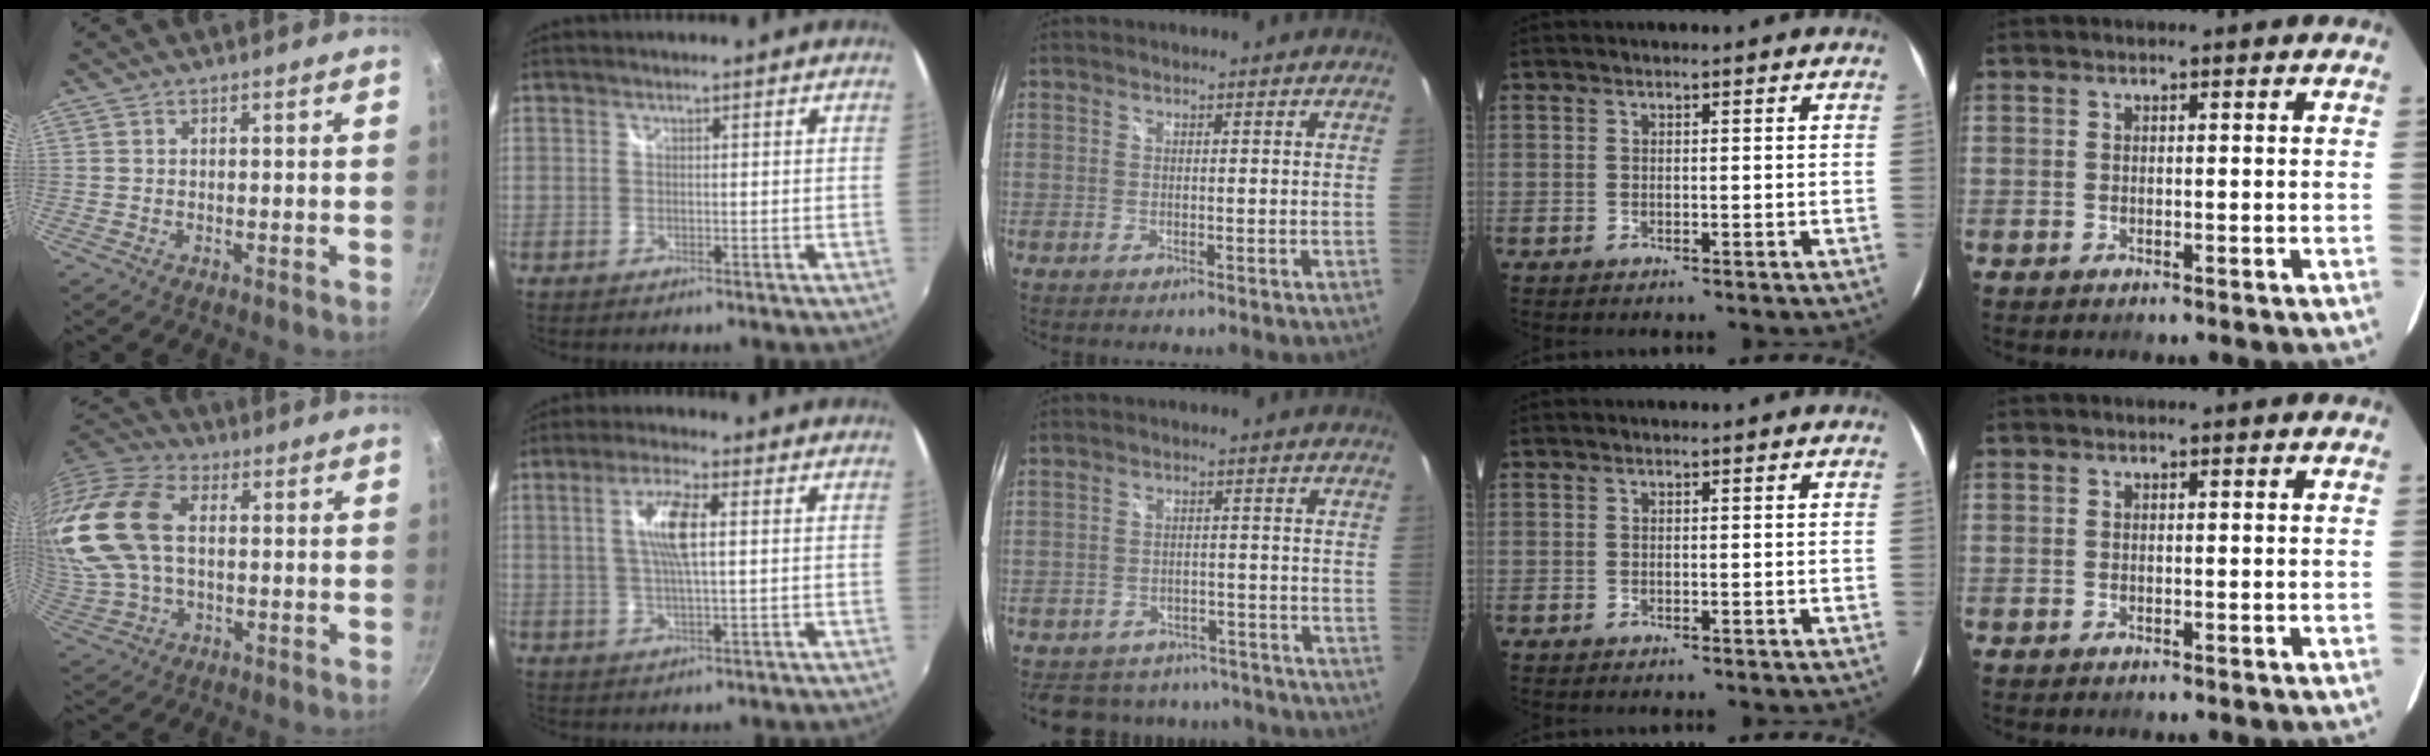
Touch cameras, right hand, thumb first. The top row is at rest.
{"thumb": {"total": 21.4, "force": [3.1, 13.7, 16.1], "torque": [-0.362, 0.024, 0.050]}, "index": {"total": 7.1, "force": [1.2, 1.3, 6.9], "torque": [-0.130, 0.002, 0.023]}, "middle": {"total": 18.3, "force": [-15.6, 7.8, 5.5], "torque": [-0.122, 0.038, -0.189]}}